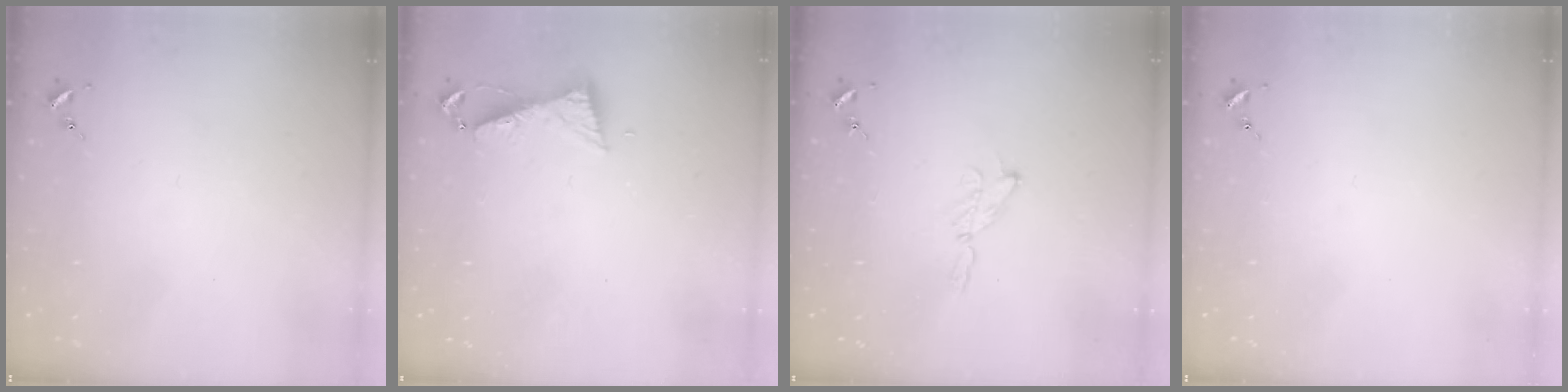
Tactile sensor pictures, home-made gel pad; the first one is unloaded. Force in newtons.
{"total": 6.0, "press": 5.9, "slide": 0.7}
{"total": 5.3, "press": 5.2, "slide": 0.6}
{"total": 0.0}